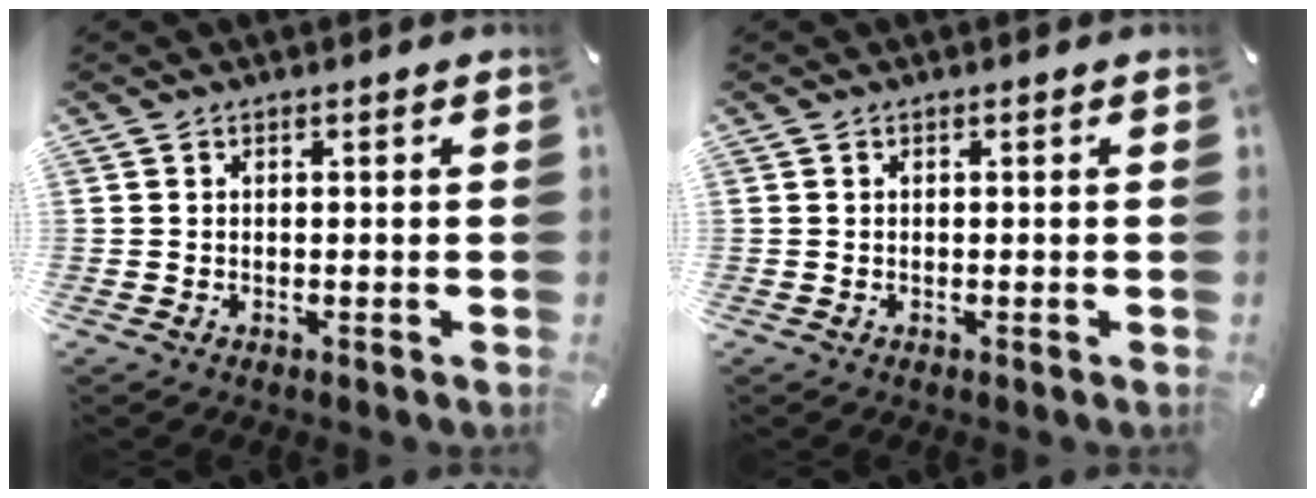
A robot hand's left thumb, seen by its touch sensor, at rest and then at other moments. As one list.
[{"total": 0.0}]